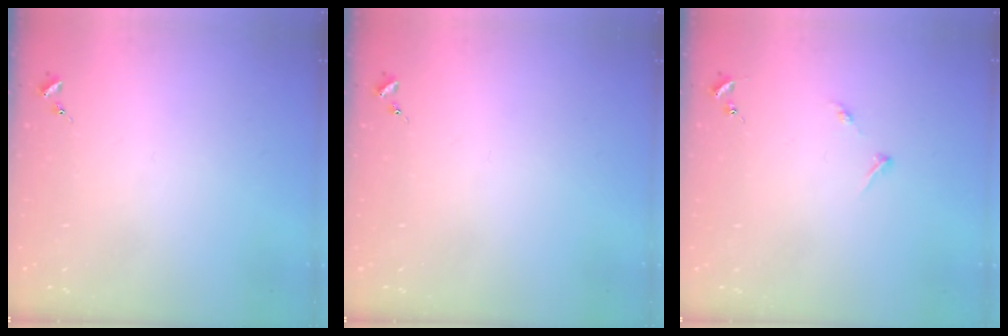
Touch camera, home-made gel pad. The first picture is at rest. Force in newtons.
{"total": 0.0}
{"total": 5.2, "press": 5.2, "slide": 0.6}